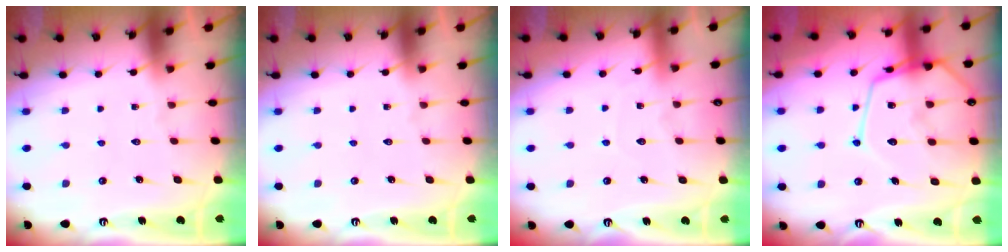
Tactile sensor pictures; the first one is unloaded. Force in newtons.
{"total": 0.0}
{"total": 3.3, "press": 3.3, "slide": 0.4}
{"total": 17.5, "press": 17.4, "slide": 1.5}